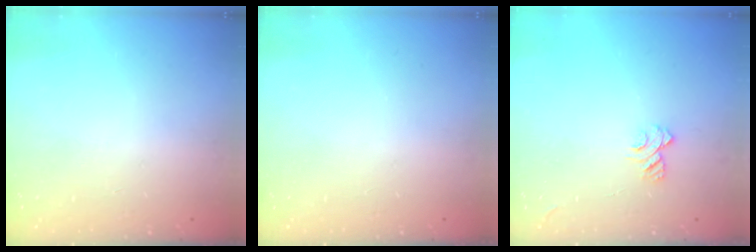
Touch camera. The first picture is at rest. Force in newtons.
{"total": 0.0}
{"total": 5.3, "press": 5.3, "slide": 0.5}